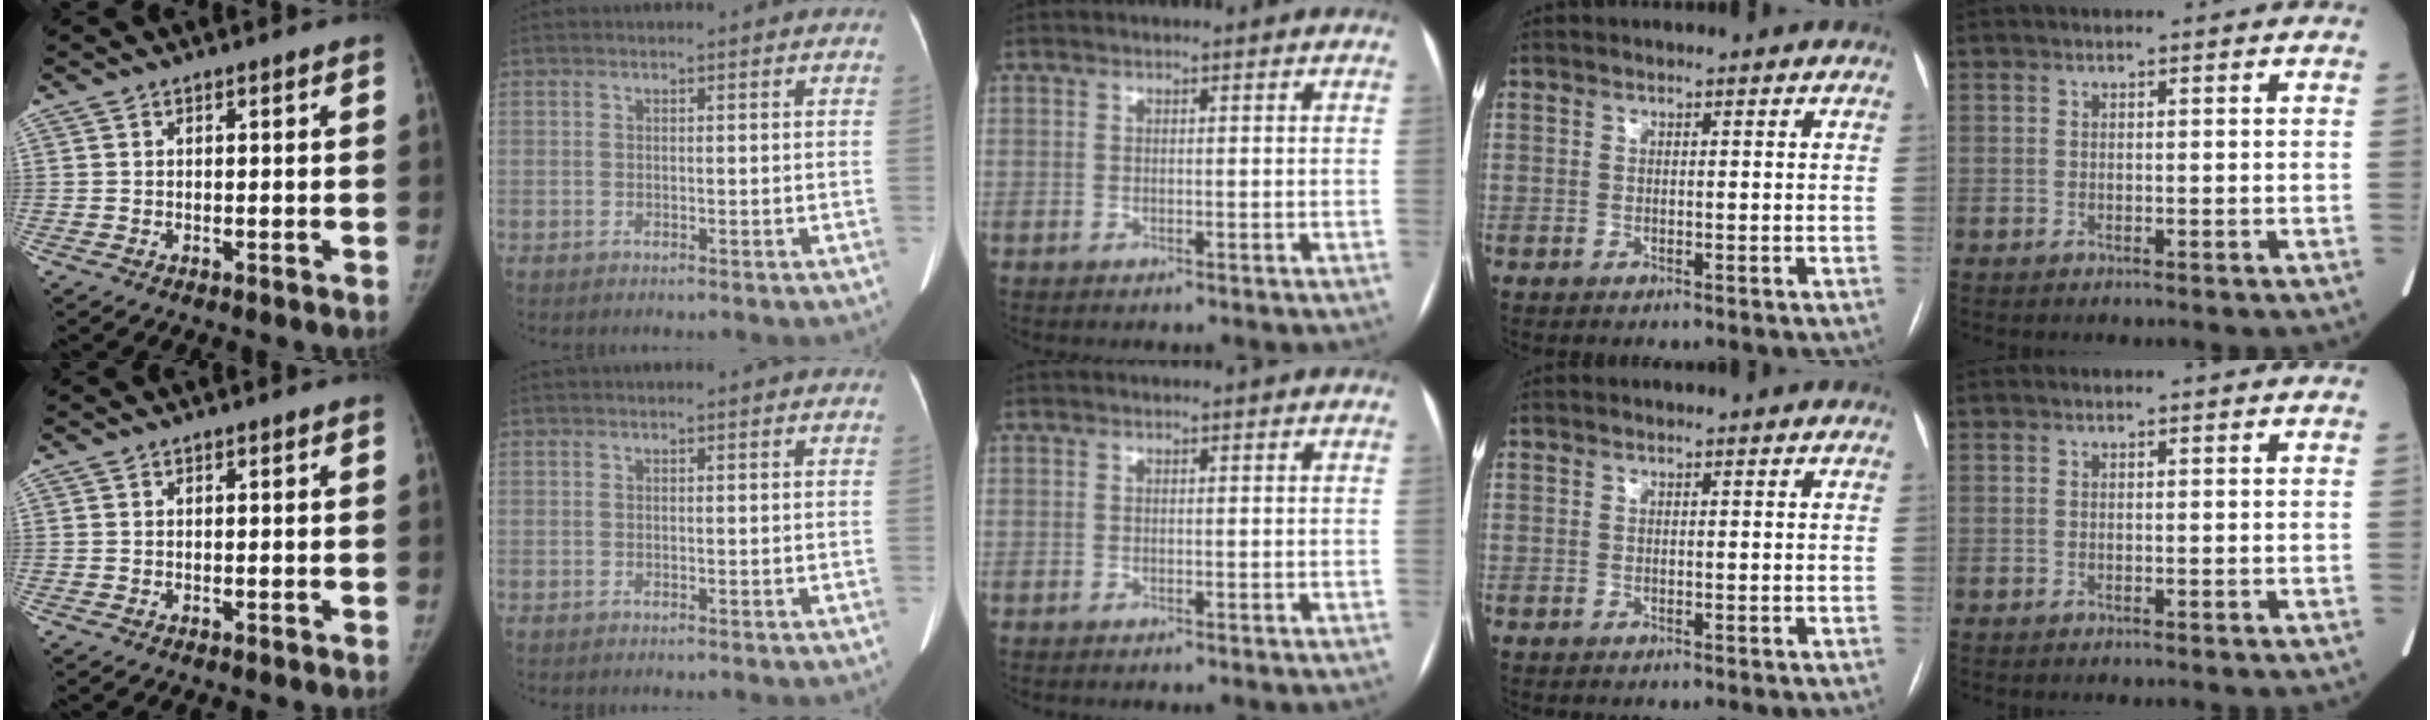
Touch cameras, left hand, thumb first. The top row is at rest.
{}